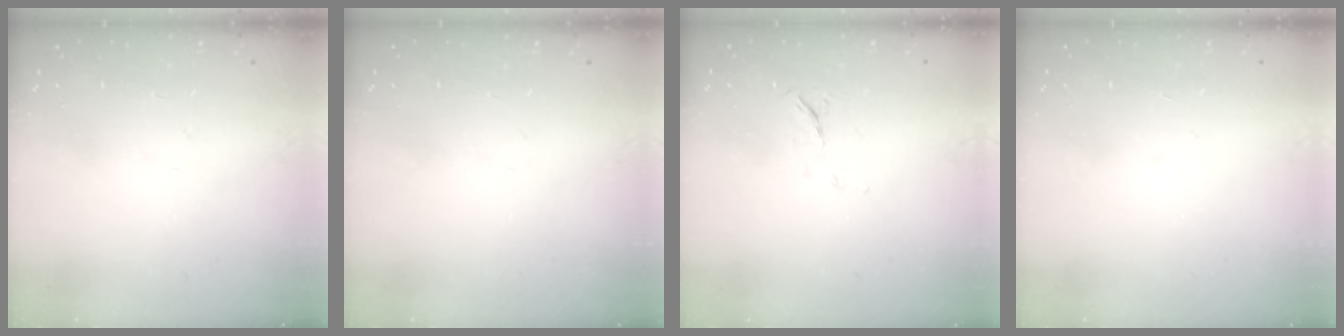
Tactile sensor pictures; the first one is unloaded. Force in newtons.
{"total": 0.0}
{"total": 4.9, "press": 4.8, "slide": 1.3}
{"total": 1.5, "press": 1.5, "slide": 0.1}